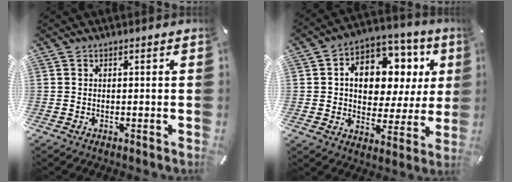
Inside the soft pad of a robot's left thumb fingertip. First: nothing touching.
{"total": 14.0, "force": [3.7, 10.2, 8.8], "torque": [-0.137, -0.018, 0.071]}